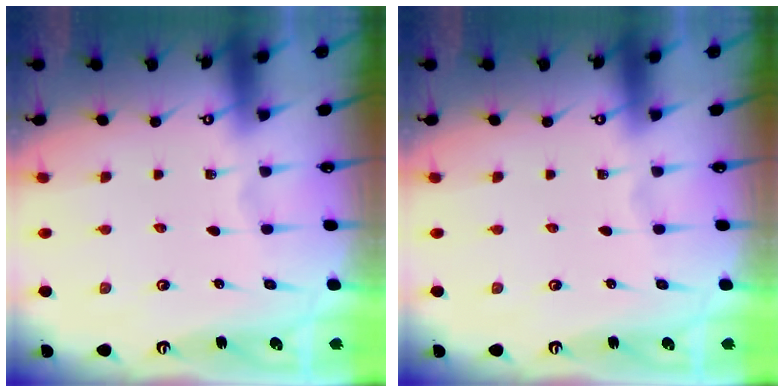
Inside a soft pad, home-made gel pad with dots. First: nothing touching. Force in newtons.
{"total": 0.0}